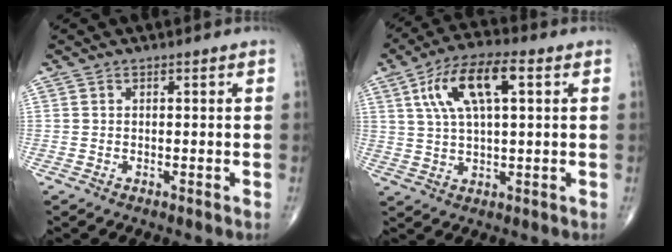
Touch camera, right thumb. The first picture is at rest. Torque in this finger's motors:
{"motor_torque": [-0.23, 0.63, 0.50, 0.19, 0.33]}